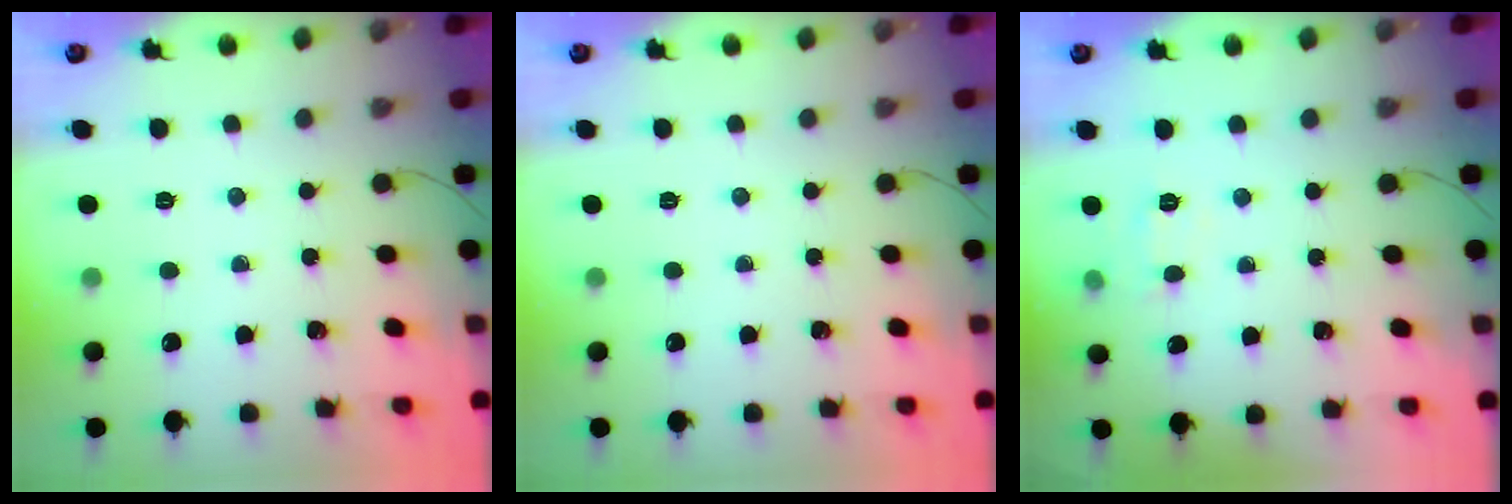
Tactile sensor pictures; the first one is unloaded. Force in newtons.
{"total": 0.0}
{"total": 6.8, "press": 6.7, "slide": 1.4}